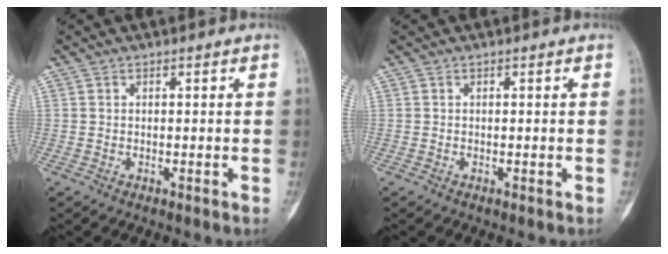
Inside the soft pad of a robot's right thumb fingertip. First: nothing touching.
{"total": 0.0}